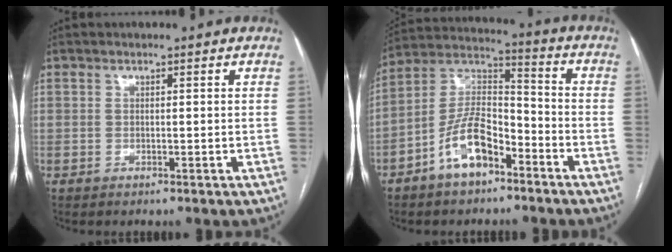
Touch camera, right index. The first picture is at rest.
{"total": 11.3, "force": [-6.2, 5.1, 8.0], "torque": [-0.169, 0.022, -0.115]}